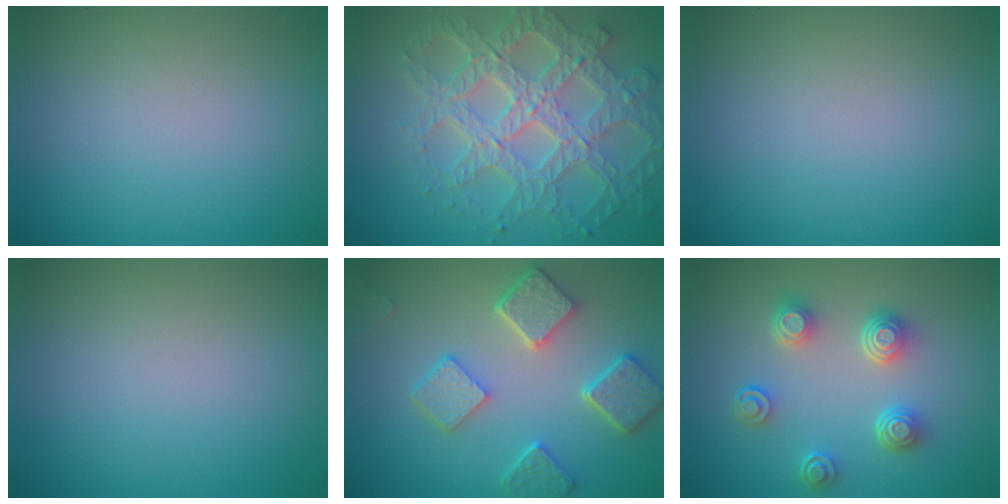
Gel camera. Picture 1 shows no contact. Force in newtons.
{"total": 6.4, "press": 5.8, "slide": 2.8}
{"total": 0.0}
{"total": 0.0}
{"total": 5.5, "press": 4.3, "slide": 3.3}
{"total": 4.2, "press": 3.2, "slide": 2.7}